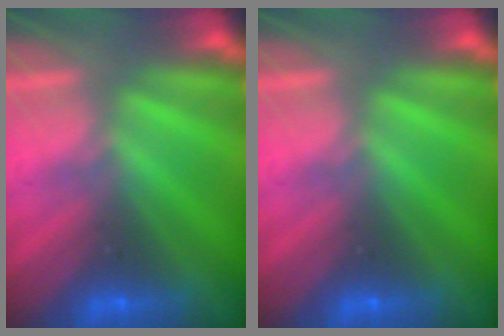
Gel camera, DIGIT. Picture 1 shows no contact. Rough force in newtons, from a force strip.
{"total": 0.0}